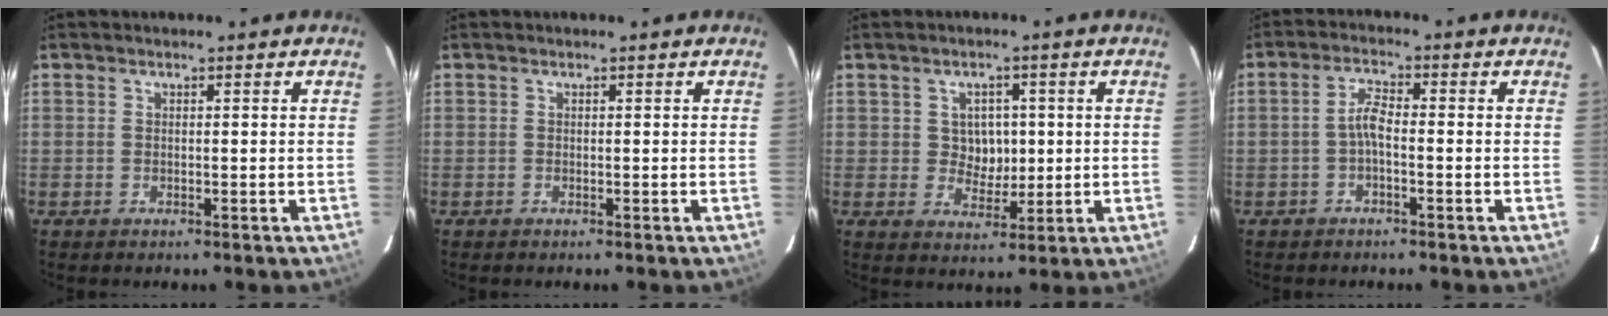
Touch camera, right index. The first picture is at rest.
{"total": 0.0}
{"total": 5.0, "force": [0.6, 4.4, 2.3], "torque": [-0.036, 0.010, 0.014]}
{"total": 3.0, "force": [-1.2, 0.8, 2.6], "torque": [-0.058, 0.011, -0.026]}